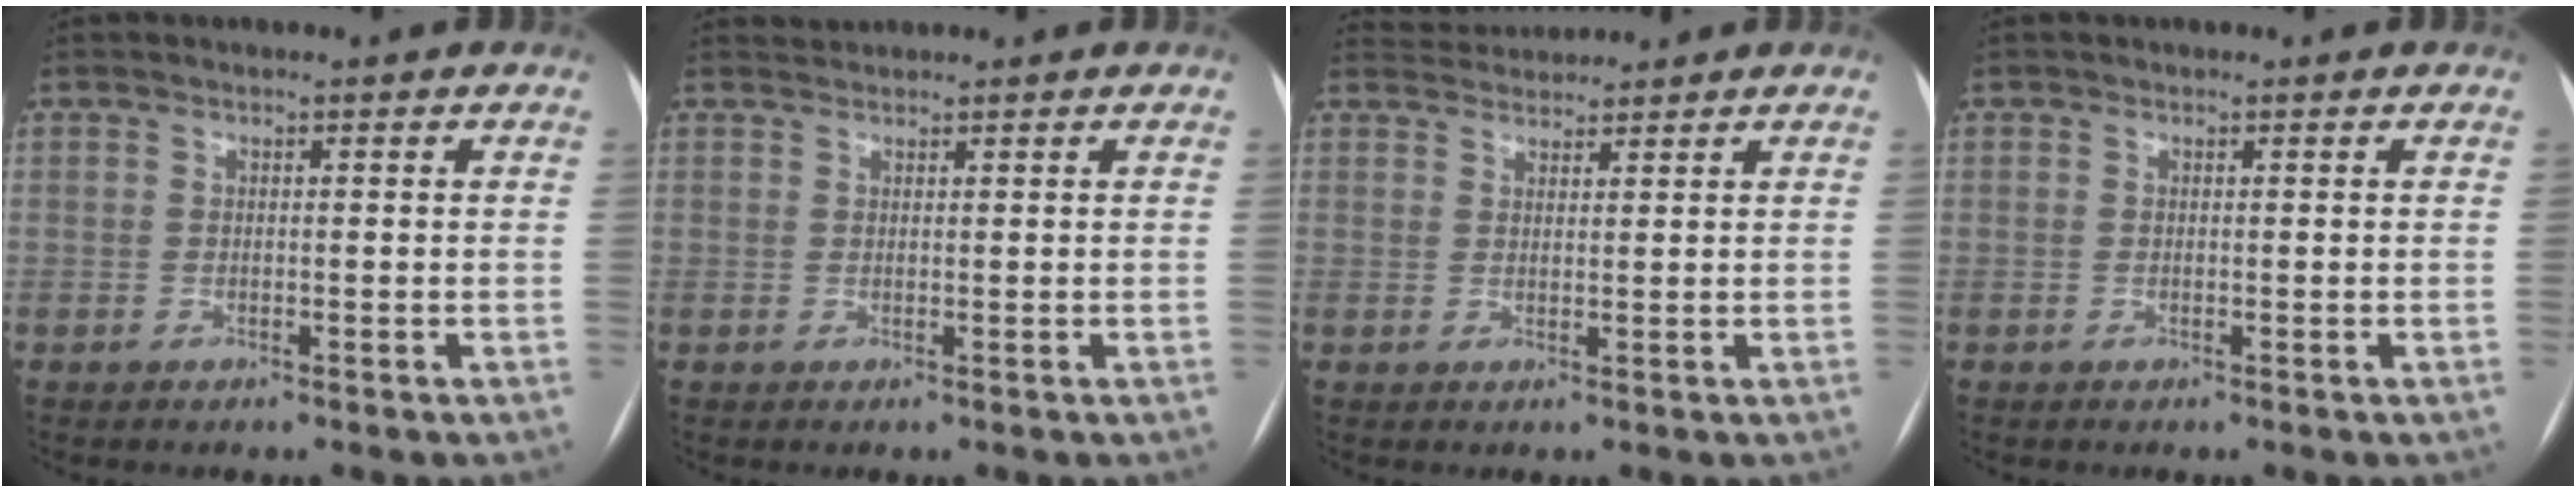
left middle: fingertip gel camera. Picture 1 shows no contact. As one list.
[{"total": 1.0, "force": [0.9, -0.1, -0.4], "torque": [-0.005, 0.009, 0.020]}, {"total": 3.3, "force": [3.3, 0.2, -0.3], "torque": [-0.005, 0.023, 0.062]}, {"total": 0.0}]